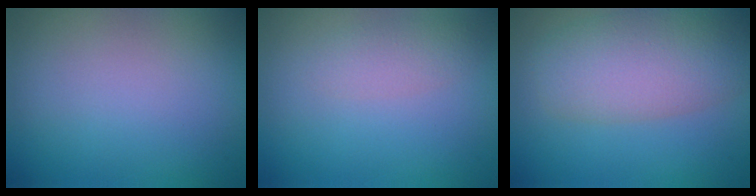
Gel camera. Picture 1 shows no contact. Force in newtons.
{"total": 1.8, "press": 1.8, "slide": 0.1}
{"total": 6.8, "press": 6.8, "slide": 0.4}